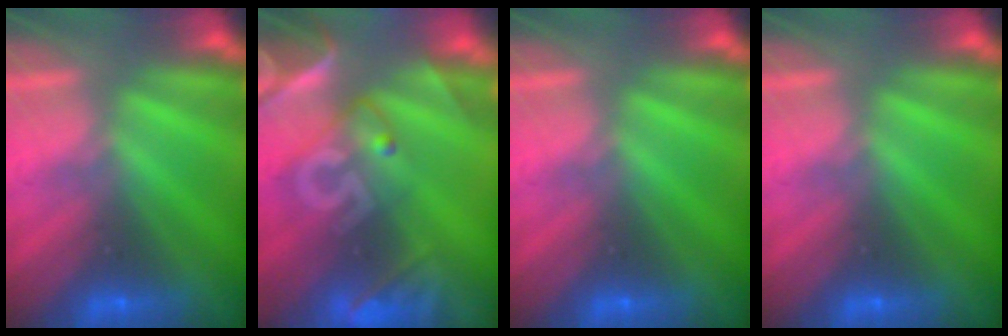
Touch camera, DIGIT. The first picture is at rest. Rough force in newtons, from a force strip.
{"total": 8.3}
{"total": 0.0}
{"total": 0.0}